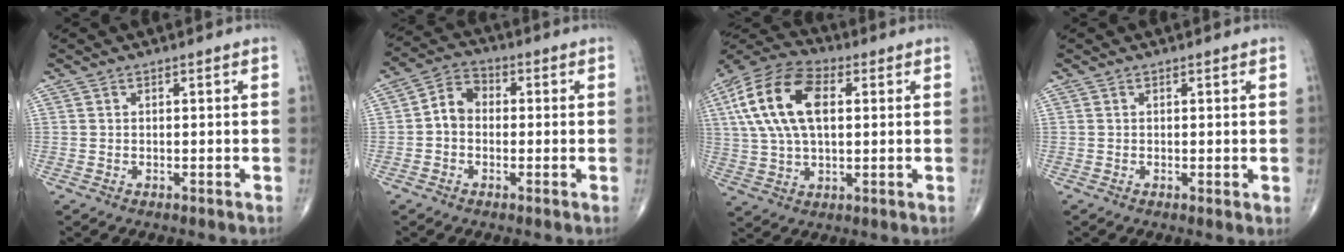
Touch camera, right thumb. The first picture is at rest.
{"total": 5.8, "force": [-0.5, 4.7, 3.5], "torque": [-0.045, 0.024, -0.022]}
{"total": 17.4, "force": [4.0, 9.5, 14.0], "torque": [-0.275, 0.017, 0.068]}
{"total": 1.0, "force": [0.2, 0.1, 1.0], "torque": [-0.018, -0.007, 0.000]}